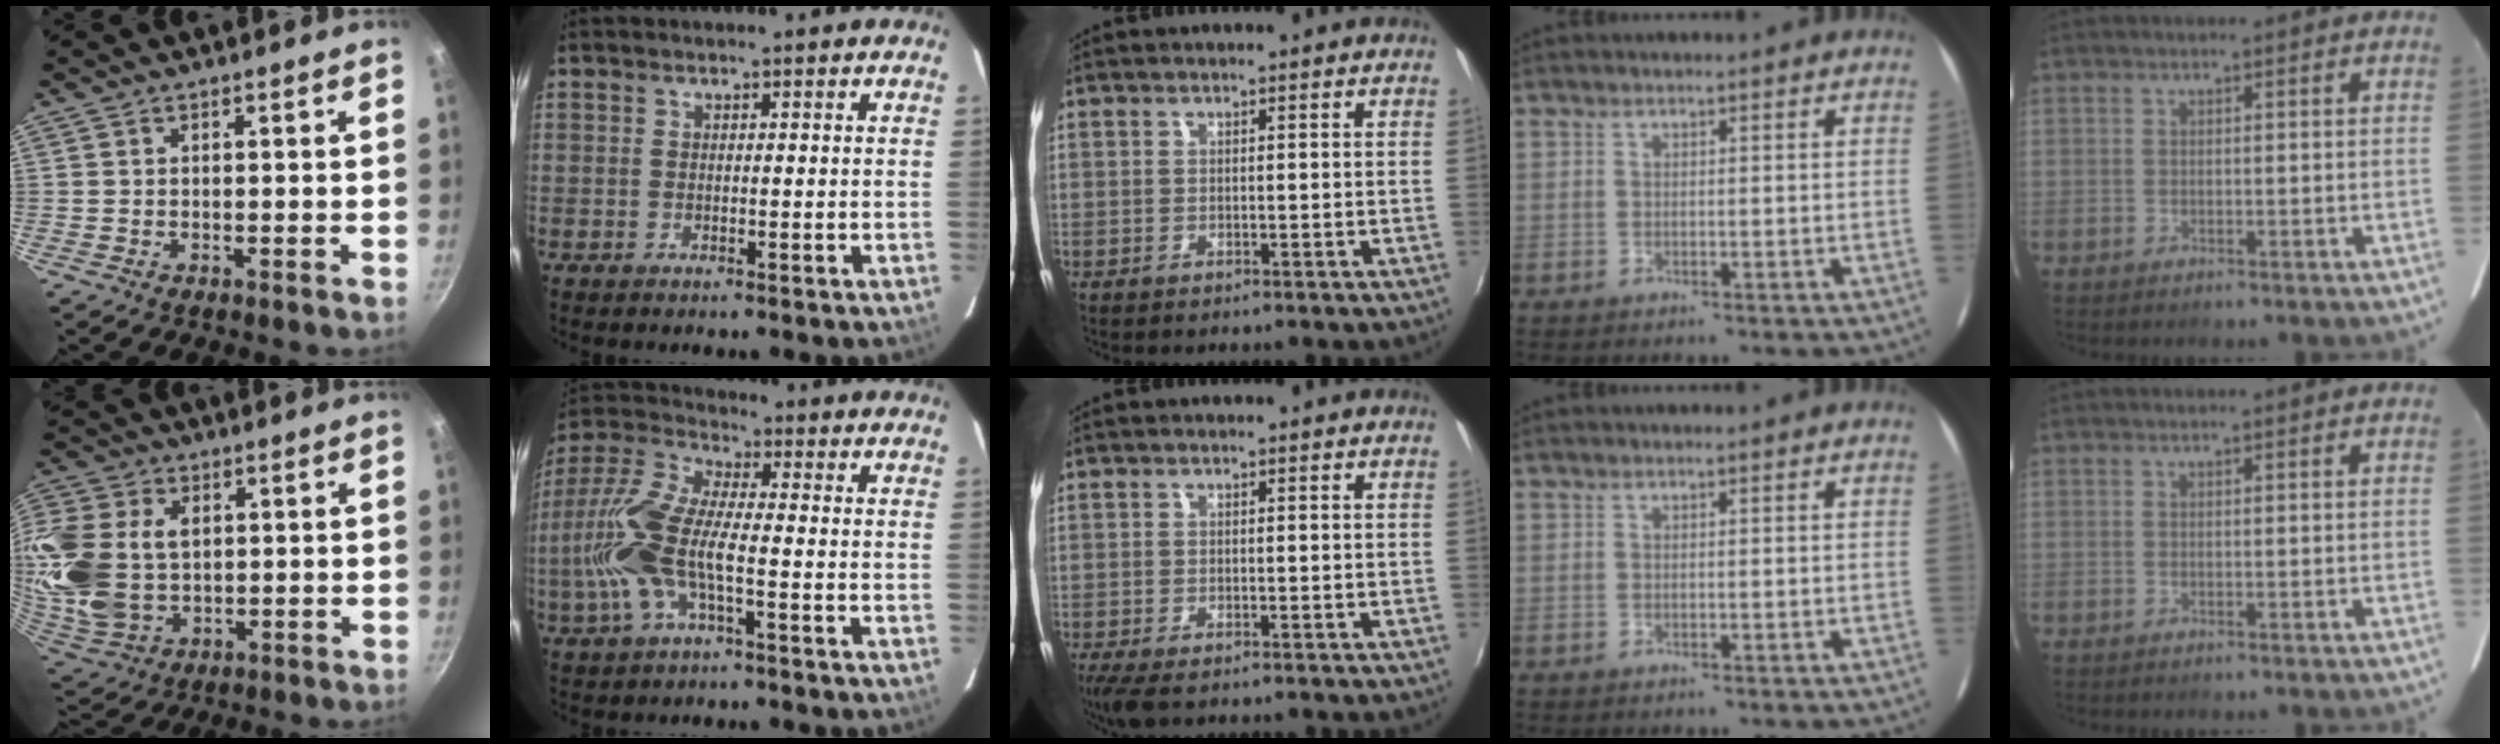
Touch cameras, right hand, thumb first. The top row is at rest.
{"thumb": {"total": 20.0, "force": [2.8, 14.5, 13.6], "torque": [-0.308, -0.003, 0.062]}, "index": {"total": 13.9, "force": [-3.2, 4.2, 12.9], "torque": [-0.280, 0.000, -0.068]}, "middle": {"total": 4.4, "force": [-2.9, 1.2, 3.1], "torque": [-0.063, -0.022, -0.047]}}